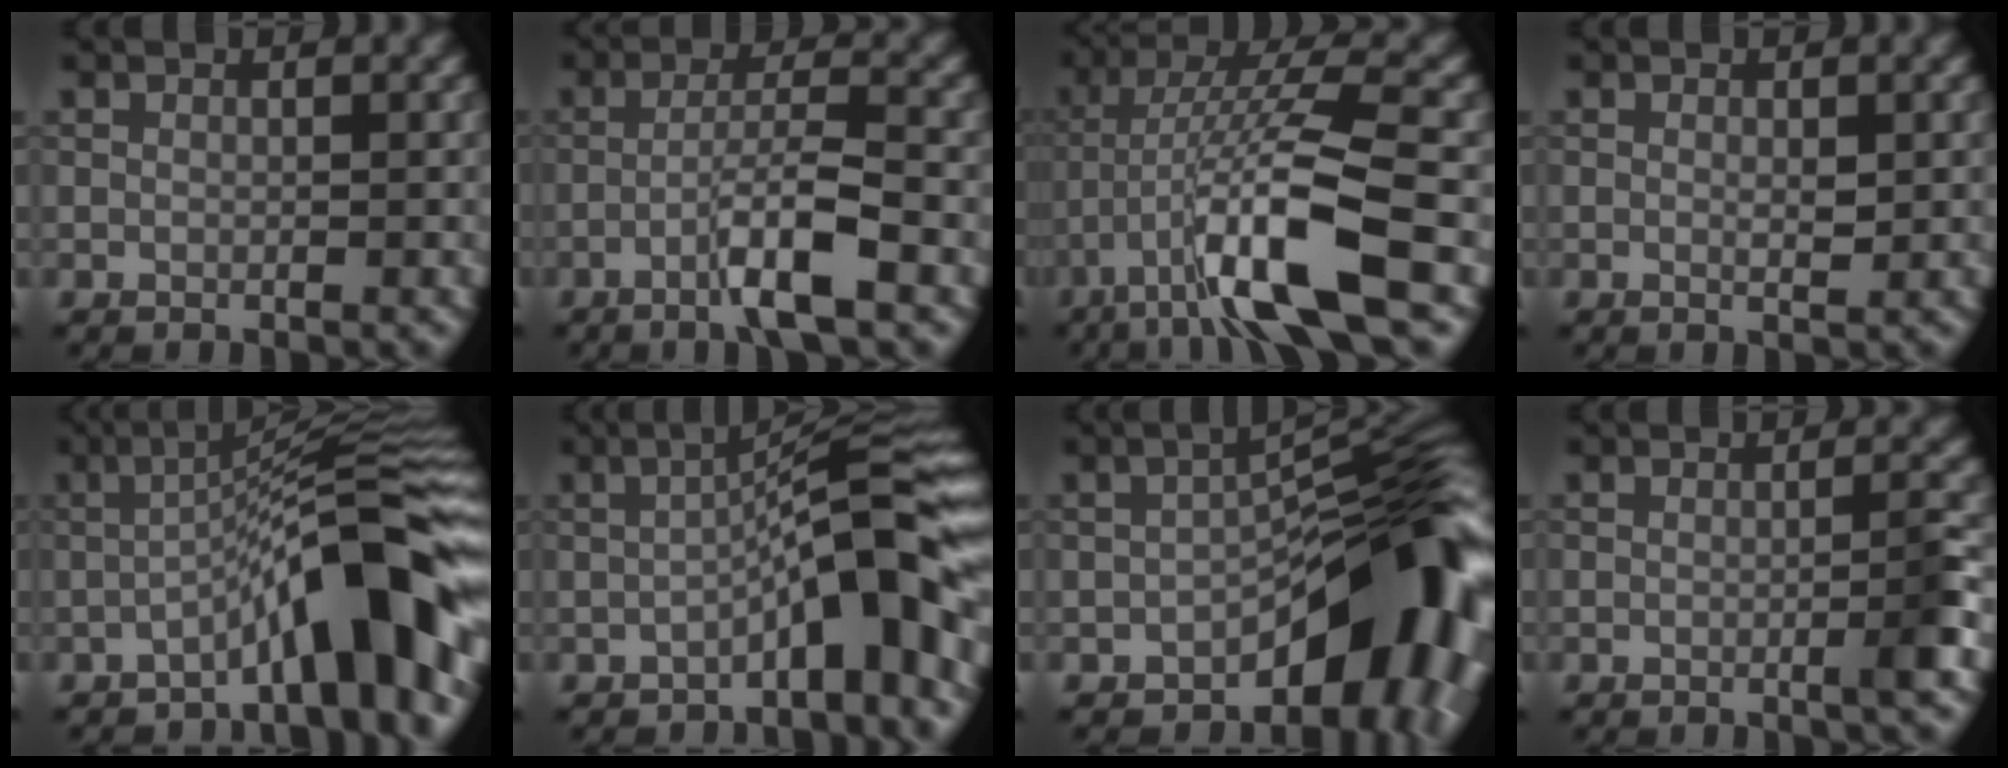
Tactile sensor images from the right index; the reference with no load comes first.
{"total": 5.1, "force": [-2.2, 0.5, 4.6], "torque": [-0.078, 0.011, -0.047]}
{"total": 9.8, "force": [-4.5, 1.6, 8.5], "torque": [-0.151, 0.010, -0.083]}
{"total": 1.2, "force": [0.1, 0.2, 1.2], "torque": [-0.019, -0.002, 0.000]}
{"total": 9.6, "force": [-3.8, 1.6, 8.7], "torque": [-0.109, 0.027, -0.067]}
{"total": 8.4, "force": [-2.6, 1.4, 7.9], "torque": [-0.106, 0.024, -0.050]}
{"total": 15.2, "force": [-5.8, 7.5, 11.9], "torque": [-0.113, 0.000, -0.099]}
{"total": 2.5, "force": [-0.7, 0.3, 2.3], "torque": [-0.028, 0.010, -0.020]}